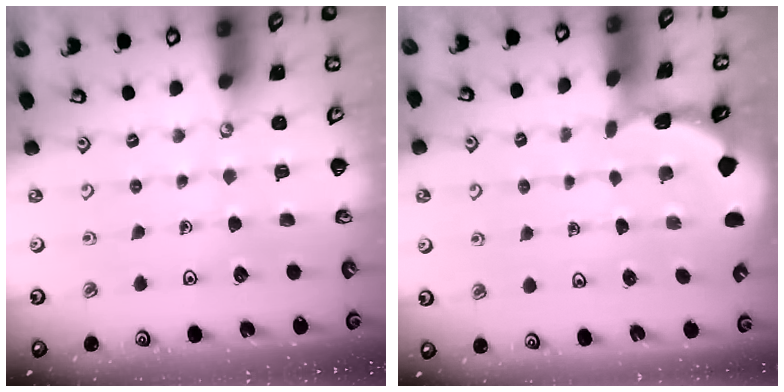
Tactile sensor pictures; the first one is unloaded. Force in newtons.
{"total": 0.0}